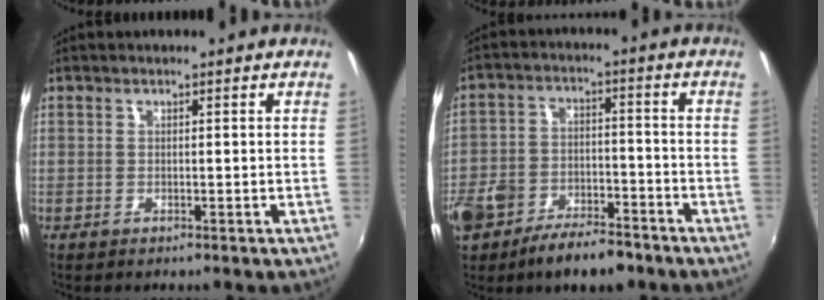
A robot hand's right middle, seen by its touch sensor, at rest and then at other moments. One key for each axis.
{"total": 13.2, "fx": -8.7, "fy": 6.7, "fz": 7.3, "tx": -0.181, "ty": -0.012, "tz": -0.147}